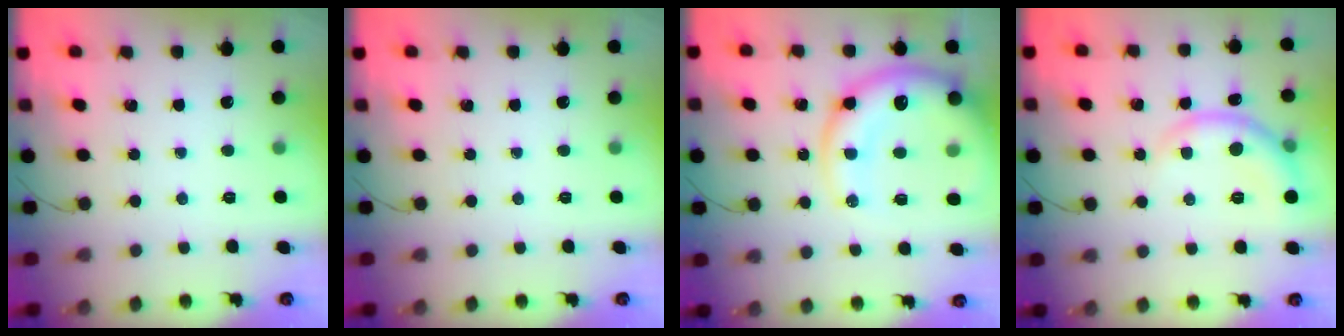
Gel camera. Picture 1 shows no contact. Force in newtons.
{"total": 0.0}
{"total": 17.5, "press": 16.9, "slide": 4.5}
{"total": 7.5, "press": 7.4, "slide": 0.9}